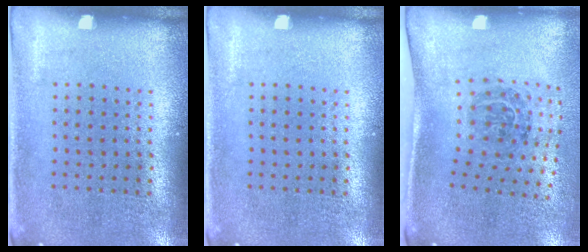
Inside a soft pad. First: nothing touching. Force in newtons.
{"total": 0.0}
{"total": 1.8, "press": 1.2, "slide": 1.3}